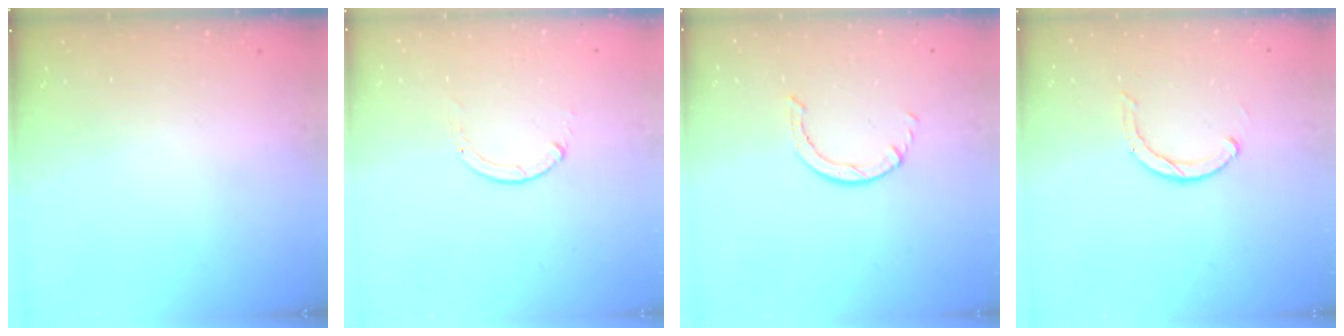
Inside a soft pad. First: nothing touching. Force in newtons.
{"total": 0.0}
{"total": 0.8, "press": 0.7, "slide": 0.2}
{"total": 3.0, "press": 2.9, "slide": 0.5}